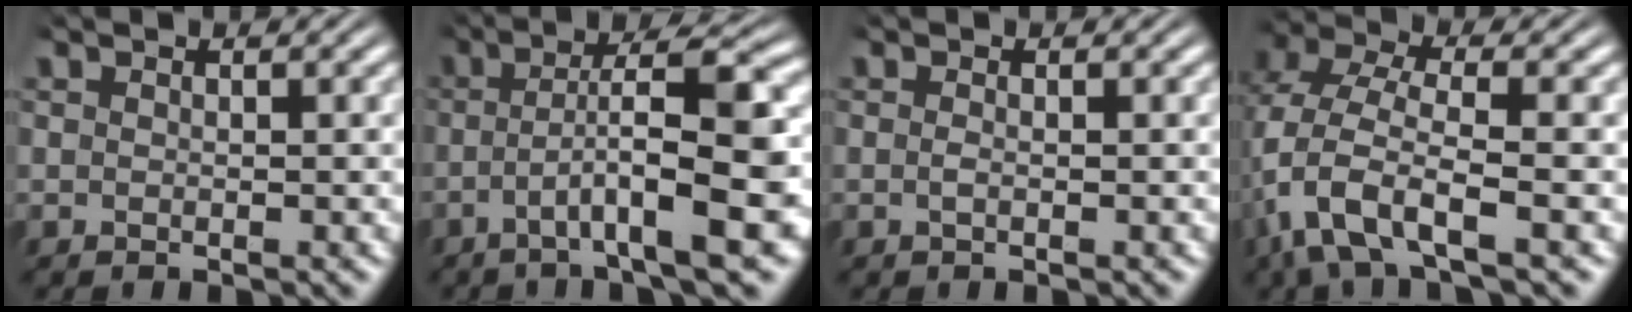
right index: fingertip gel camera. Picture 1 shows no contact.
{"total": 8.6, "force": [-1.4, 2.2, 8.2], "torque": [-0.127, -0.005, -0.017]}
{"total": 0.6, "force": [-0.4, -0.3, 0.4], "torque": [-0.012, -0.008, -0.003]}
{"total": 5.8, "force": [-1.1, 3.5, 4.5], "torque": [-0.134, -0.028, -0.008]}